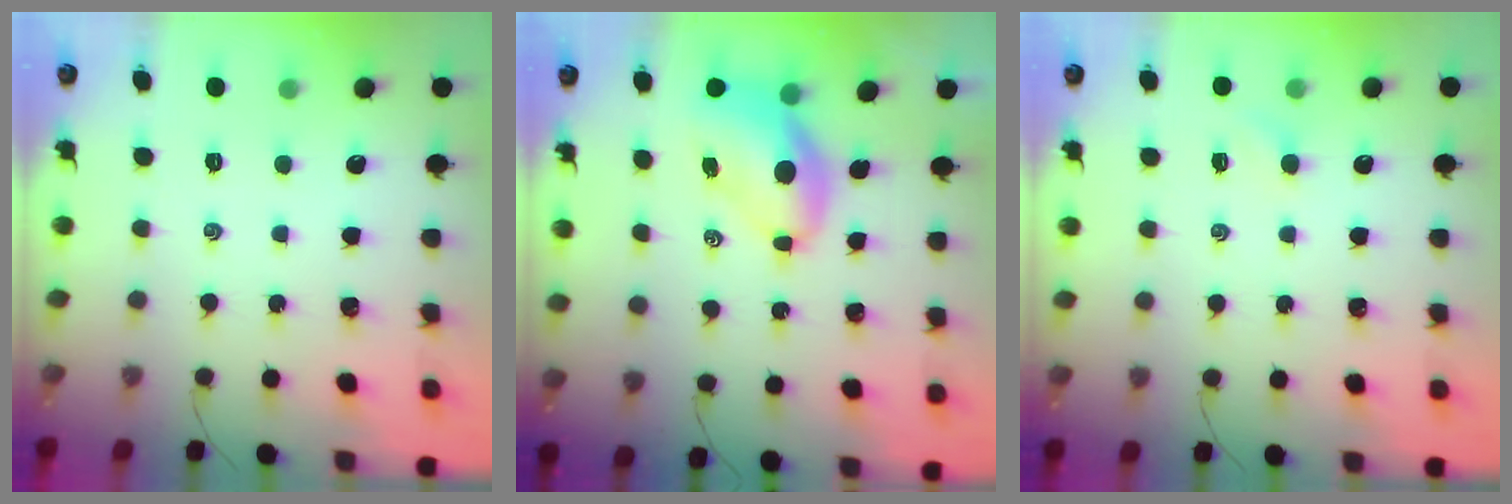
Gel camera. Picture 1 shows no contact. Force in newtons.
{"total": 7.8, "press": 7.6, "slide": 1.8}
{"total": 2.6, "press": 2.5, "slide": 0.8}